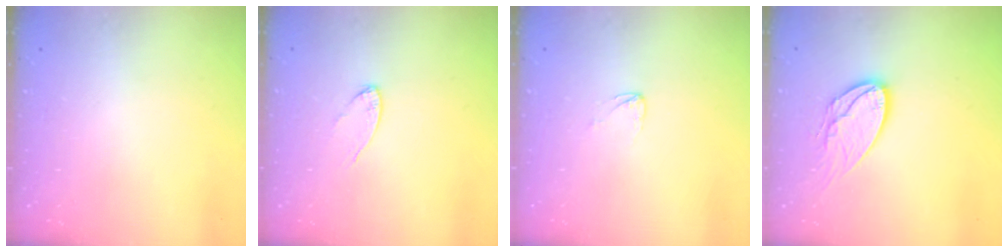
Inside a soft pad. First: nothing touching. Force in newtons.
{"total": 6.1, "press": 6.1, "slide": 0.4}
{"total": 3.0, "press": 3.0, "slide": 0.1}
{"total": 13.2, "press": 13.2, "slide": 1.1}